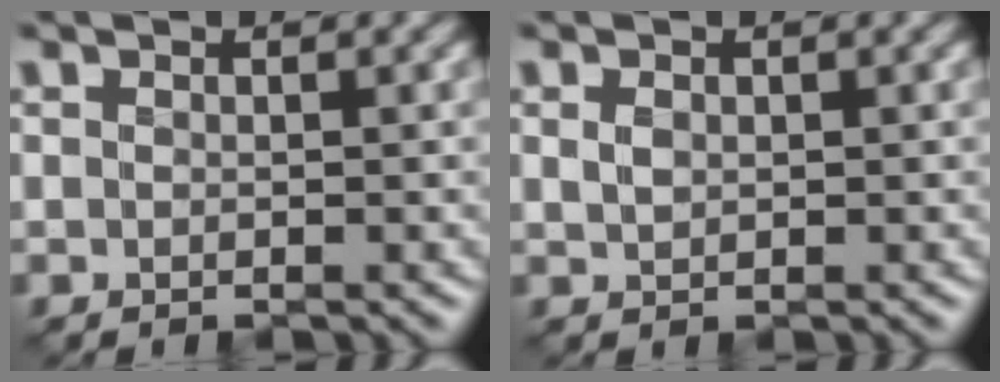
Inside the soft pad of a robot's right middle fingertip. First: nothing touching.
{"total": 0.7, "force": [0.1, 0.6, 0.5], "torque": [-0.013, -0.003, 0.006]}